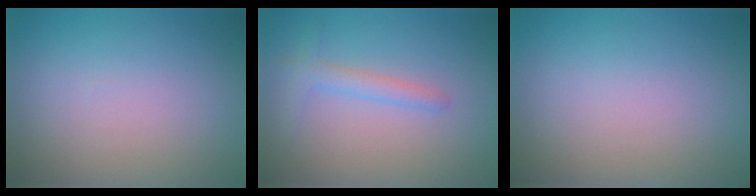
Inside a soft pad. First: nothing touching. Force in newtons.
{"total": 2.0, "press": 1.9, "slide": 0.2}
{"total": 0.0}